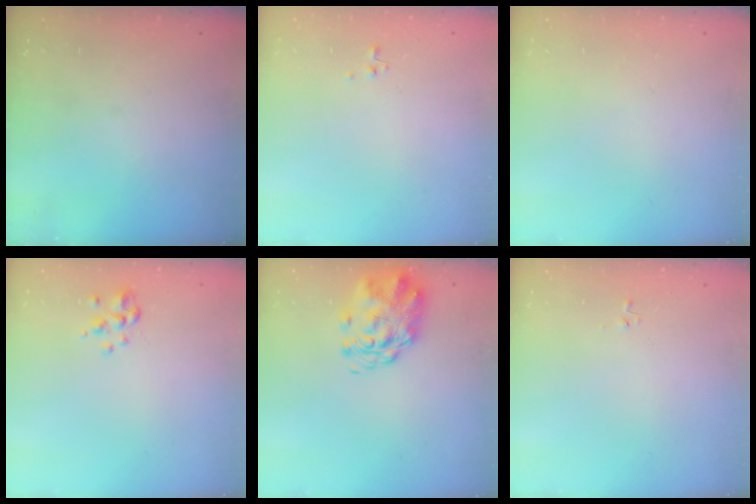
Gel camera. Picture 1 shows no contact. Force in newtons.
{"total": 1.0, "press": 0.9, "slide": 0.4}
{"total": 0.0}
{"total": 2.2, "press": 2.1, "slide": 0.7}
{"total": 3.6, "press": 3.5, "slide": 1.1}
{"total": 0.0}